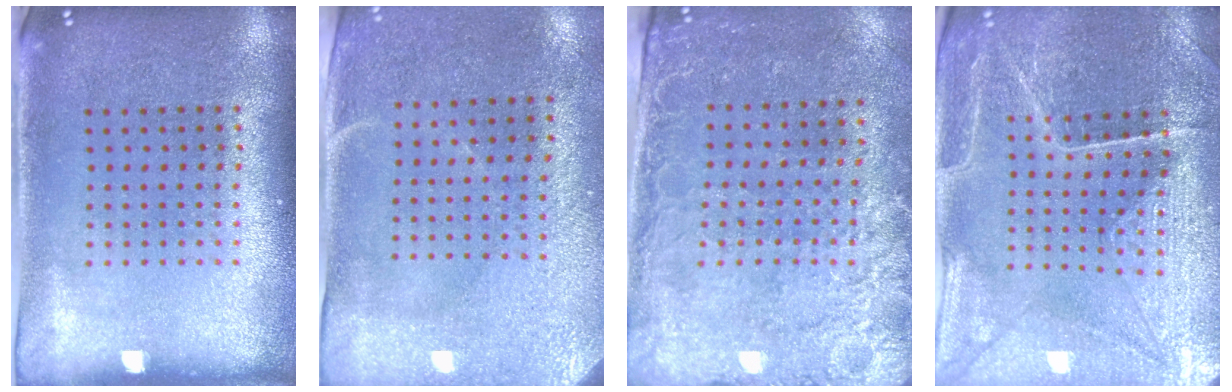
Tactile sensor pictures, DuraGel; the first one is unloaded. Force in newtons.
{"total": 2.9, "press": 2.5, "slide": 1.6}
{"total": 2.6, "press": 2.4, "slide": 1.1}
{"total": 3.4, "press": 3.4, "slide": 0.3}